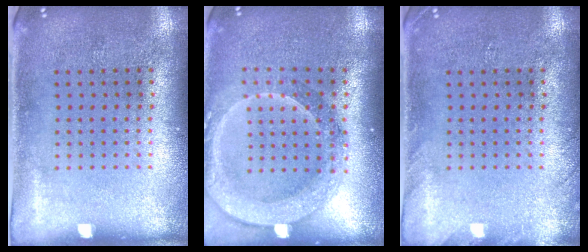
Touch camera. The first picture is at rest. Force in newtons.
{"total": 2.2, "press": 2.0, "slide": 1.1}
{"total": 1.1, "press": 1.1, "slide": 0.1}